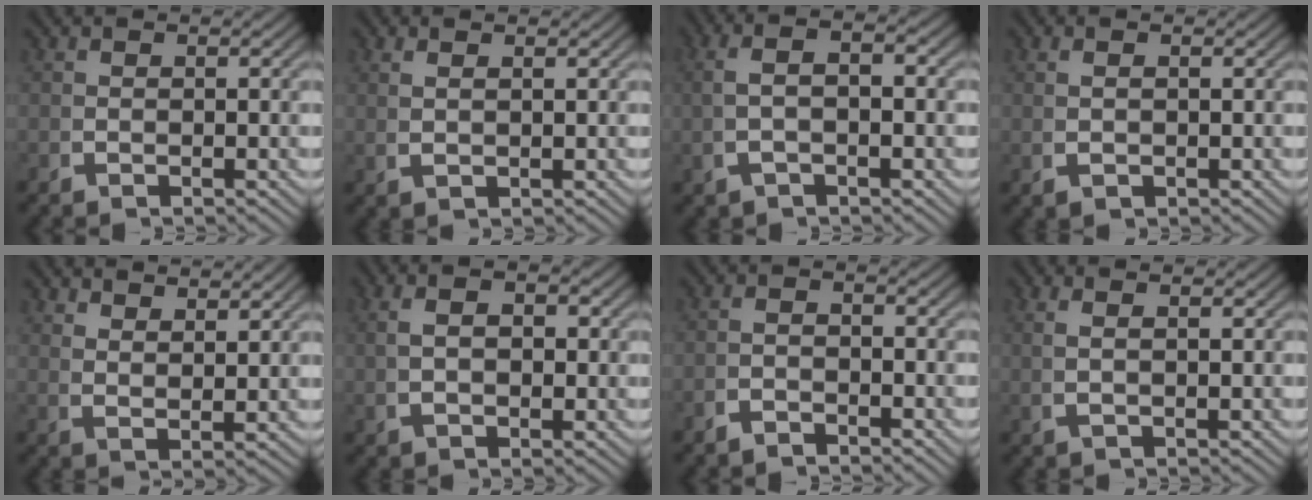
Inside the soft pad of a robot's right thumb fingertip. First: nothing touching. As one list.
[{"total": 1.3, "force": [1.0, -0.3, 0.8], "torque": [-0.016, 0.007, 0.026]}, {"total": 3.5, "force": [0.3, 1.3, 3.2], "torque": [-0.060, 0.014, 0.005]}, {"total": 1.0, "force": [0.2, 0.1, 1.0], "torque": [-0.018, 0.006, 0.011]}, {"total": 3.1, "force": [2.9, -0.1, 1.1], "torque": [-0.012, 0.004, 0.058]}, {"total": 3.2, "force": [0.6, 1.6, 2.7], "torque": [-0.045, 0.008, 0.014]}, {"total": 1.5, "force": [-1.4, 0.2, 0.5], "torque": [-0.002, 0.001, -0.029]}, {"total": 1.6, "force": [0.8, -0.2, 1.4], "torque": [-0.029, 0.008, 0.022]}]